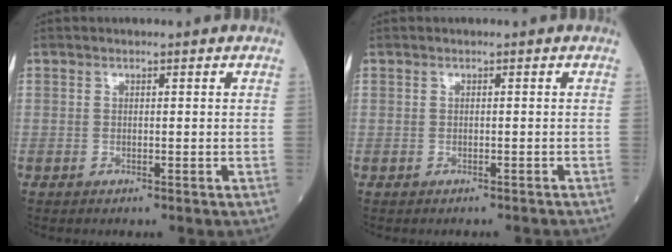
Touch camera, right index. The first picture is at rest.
{"total": 1.3, "force": [-1.2, 0.6, 0.3], "torque": [-0.002, 0.001, -0.015]}